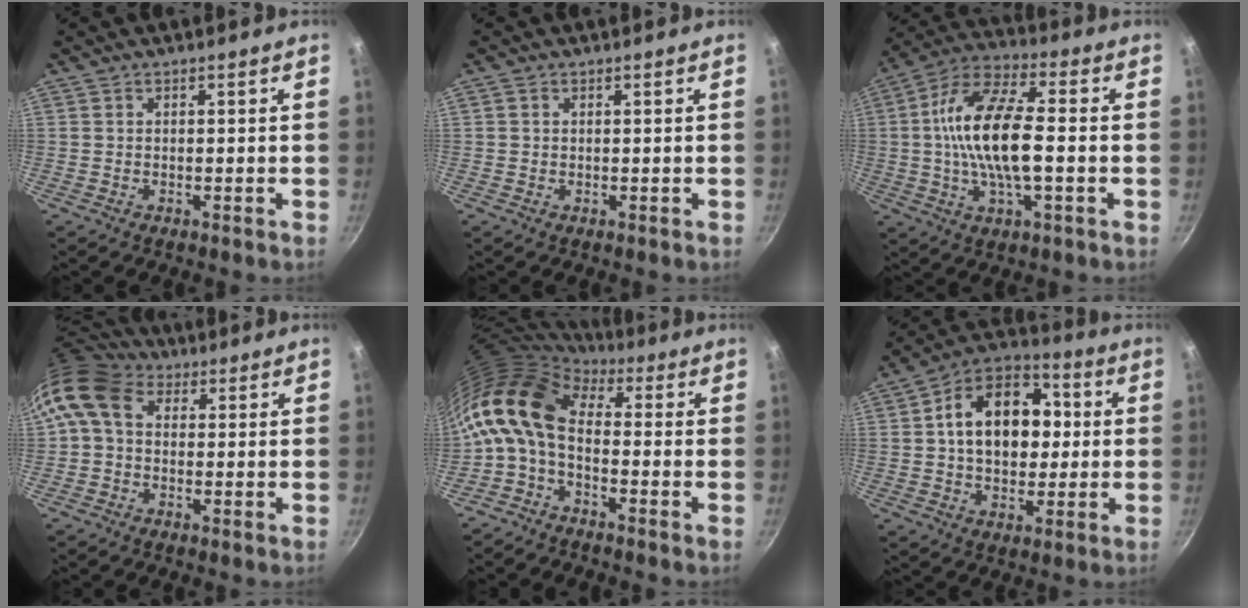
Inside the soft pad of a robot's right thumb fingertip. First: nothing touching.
{"total": 0.7, "force": [0.2, 0.6, 0.2], "torque": [-0.003, 0.002, 0.002]}
{"total": 16.9, "force": [-0.5, 6.7, 15.5], "torque": [-0.289, 0.029, -0.026]}
{"total": 10.5, "force": [2.4, 8.0, 6.4], "torque": [-0.113, 0.016, 0.023]}
{"total": 11.4, "force": [0.4, 6.8, 9.1], "torque": [-0.173, 0.023, -0.011]}
{"total": 17.9, "force": [1.9, 12.7, 12.5], "torque": [-0.160, 0.027, 0.015]}